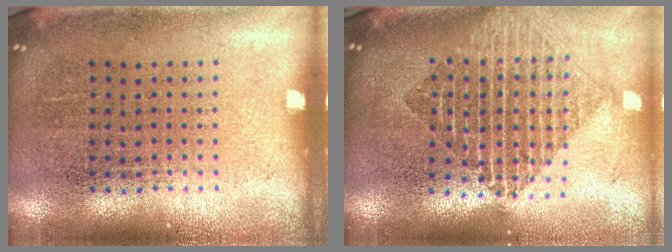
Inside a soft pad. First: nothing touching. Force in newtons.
{"total": 1.9, "press": 1.6, "slide": 1.1}